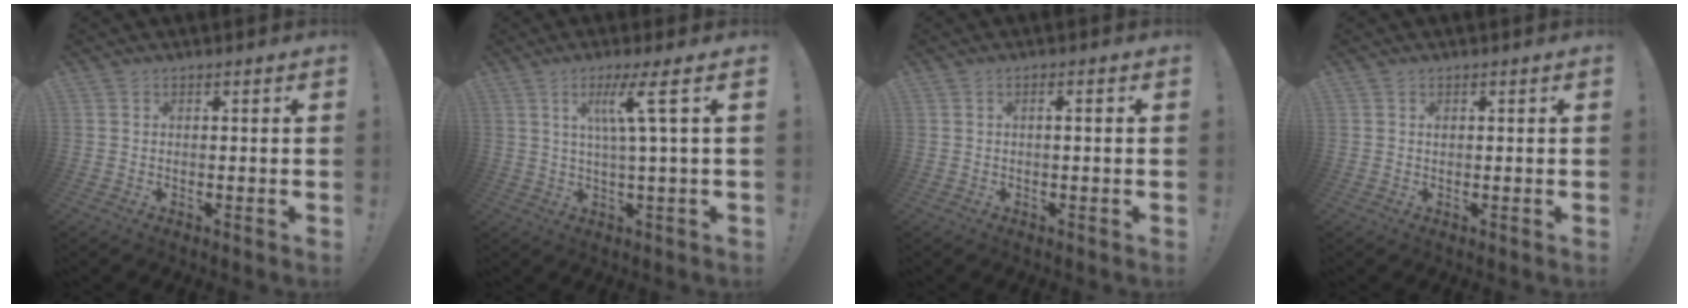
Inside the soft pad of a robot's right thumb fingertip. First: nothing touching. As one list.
[{"total": 9.6, "force": [3.0, -0.4, 9.1], "torque": [-0.162, 0.001, 0.038]}, {"total": 1.6, "force": [-0.4, 0.0, 1.5], "torque": [-0.028, 0.003, -0.010]}, {"total": 0.6, "force": [0.1, 0.5, 0.4], "torque": [-0.010, 0.003, 0.002]}]